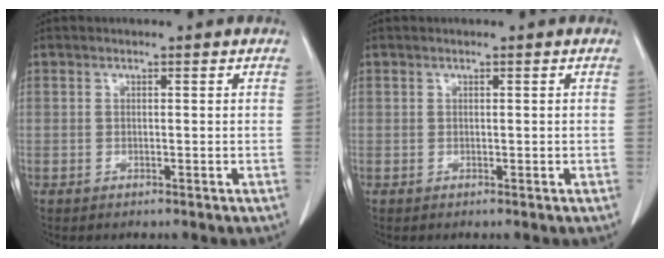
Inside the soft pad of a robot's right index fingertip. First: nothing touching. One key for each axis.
{"total": 0.0}